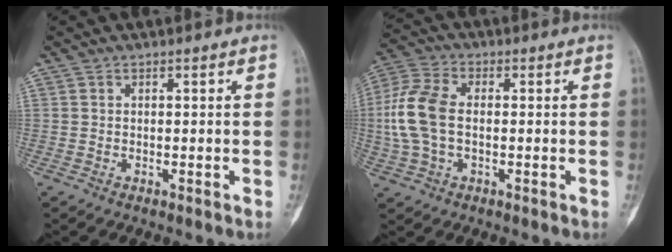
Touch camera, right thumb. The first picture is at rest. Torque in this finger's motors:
{"motor_torque": [0.80, 0.80, 0.13, -0.07, 0.21]}